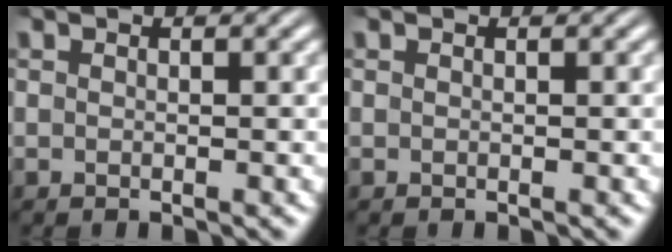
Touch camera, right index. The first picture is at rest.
{"total": 0.0}